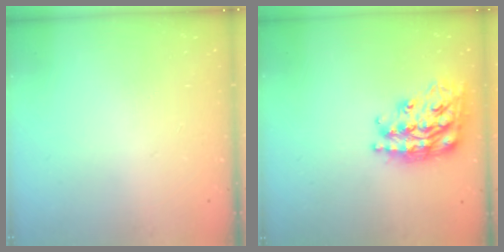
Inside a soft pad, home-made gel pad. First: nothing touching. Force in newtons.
{"total": 22.0, "press": 21.9, "slide": 1.4}